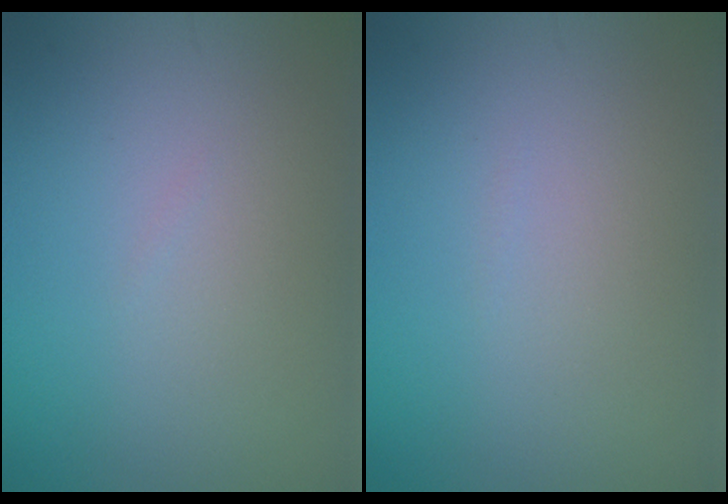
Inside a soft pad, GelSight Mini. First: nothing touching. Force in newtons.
{"total": 0.0}